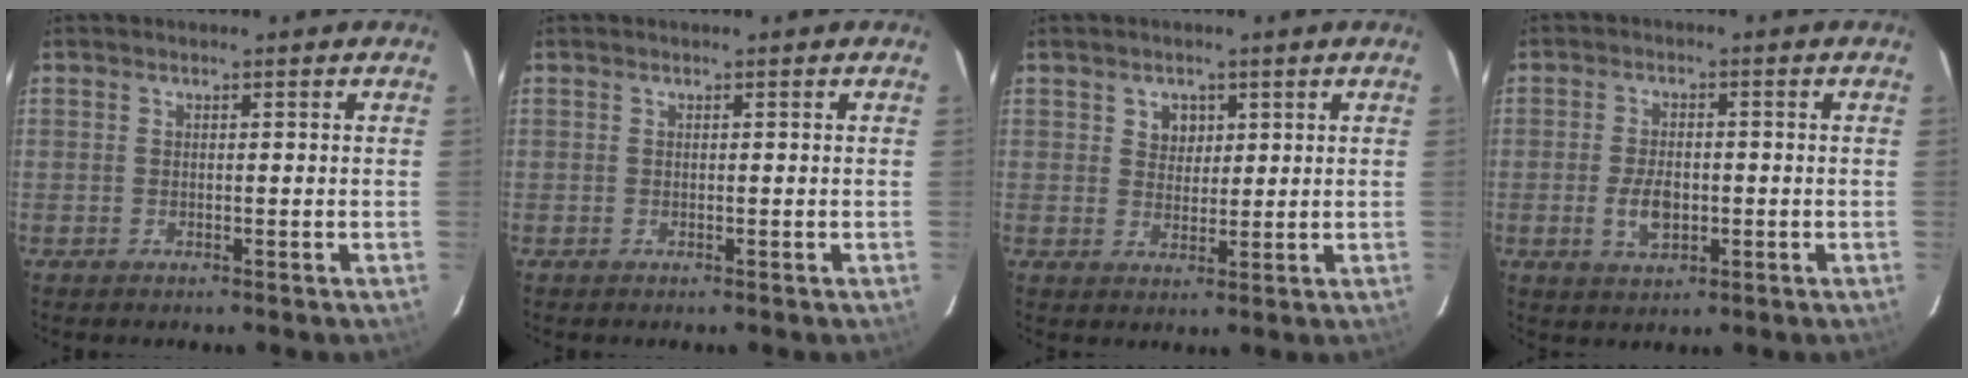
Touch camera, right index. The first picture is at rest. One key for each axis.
{"total": 0.0}
{"total": 3.5, "fx": 1.6, "fy": 3.0, "fz": 0.9, "tx": -0.008, "ty": 0.007, "tz": 0.030}
{"total": 5.5, "fx": -1.3, "fy": 3.1, "fz": 4.4, "tx": -0.089, "ty": -0.005, "tz": -0.019}